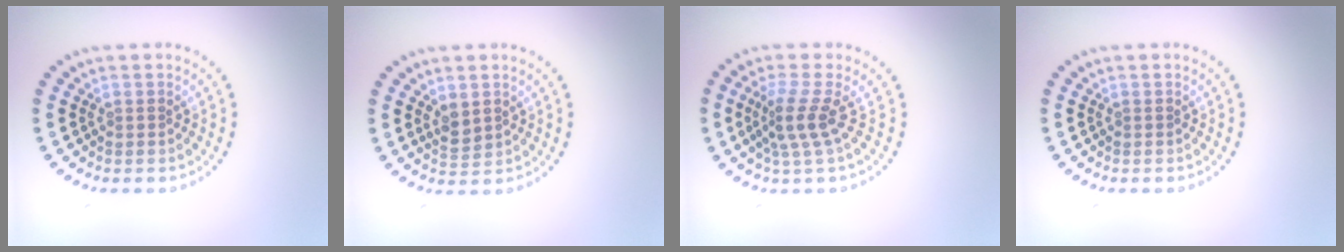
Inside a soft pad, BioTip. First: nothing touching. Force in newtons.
{"total": 1.6, "press": 1.6, "slide": 0.5}
{"total": 3.0, "press": 2.0, "slide": 2.2}
{"total": 0.0}